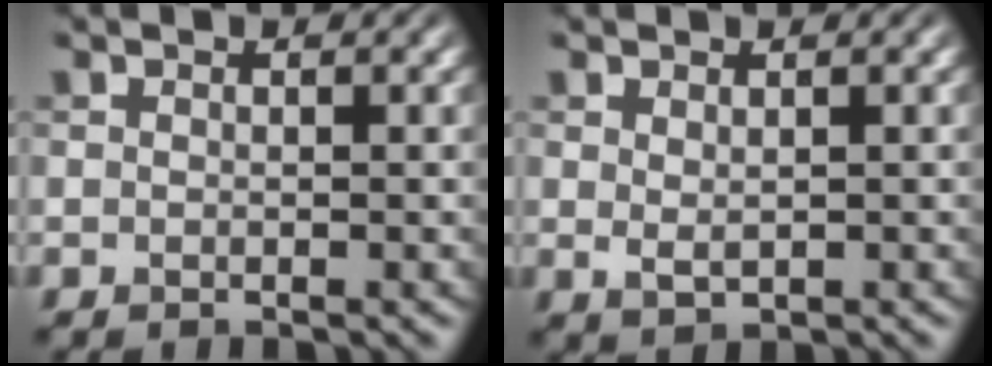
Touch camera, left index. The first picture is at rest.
{"total": 1.3, "force": [0.6, 0.6, 1.0], "torque": [-0.018, -0.003, 0.016]}